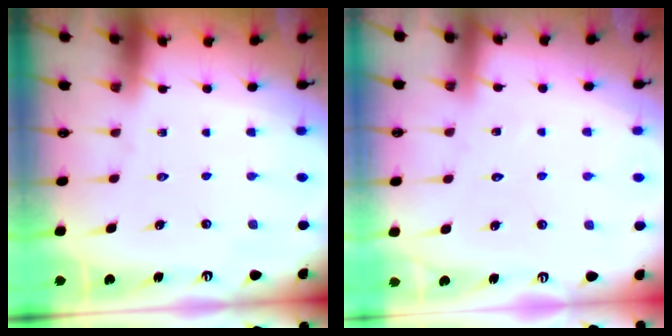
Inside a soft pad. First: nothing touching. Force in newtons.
{"total": 4.5, "press": 4.5, "slide": 0.4}